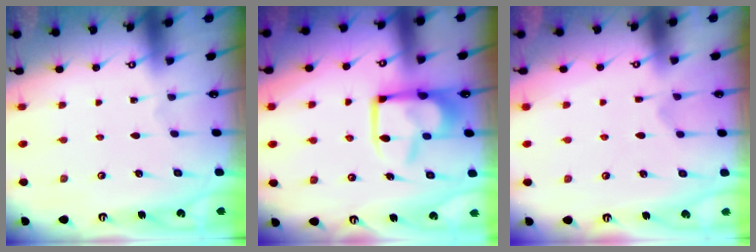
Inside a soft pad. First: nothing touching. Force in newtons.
{"total": 11.3, "press": 11.2, "slide": 1.3}
{"total": 2.9, "press": 2.6, "slide": 1.3}